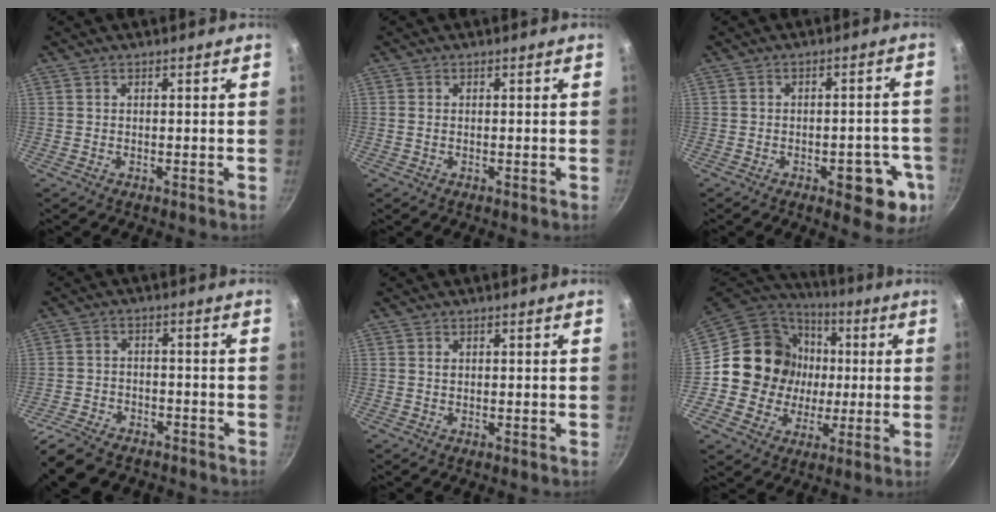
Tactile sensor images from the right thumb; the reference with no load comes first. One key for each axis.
{"total": 0.8, "fx": -0.1, "fy": 0.5, "fz": 0.6, "tx": -0.012, "ty": 0.001, "tz": -0.003}
{"total": 10.4, "fx": -3.9, "fy": 4.8, "fz": 8.3, "tx": -0.061, "ty": 0.016, "tz": -0.045}
{"total": 11.2, "fx": -8.9, "fy": 4.9, "fz": 4.9, "tx": -0.095, "ty": 0.042, "tz": -0.154}
{"total": 0.6, "fx": 0.1, "fy": 0.4, "fz": 0.4, "tx": -0.007, "ty": 0.002, "tz": 0.001}
{"total": 17.6, "fx": 0.8, "fy": 16.2, "fz": 6.7, "tx": -0.095, "ty": 0.023, "tz": 0.014}